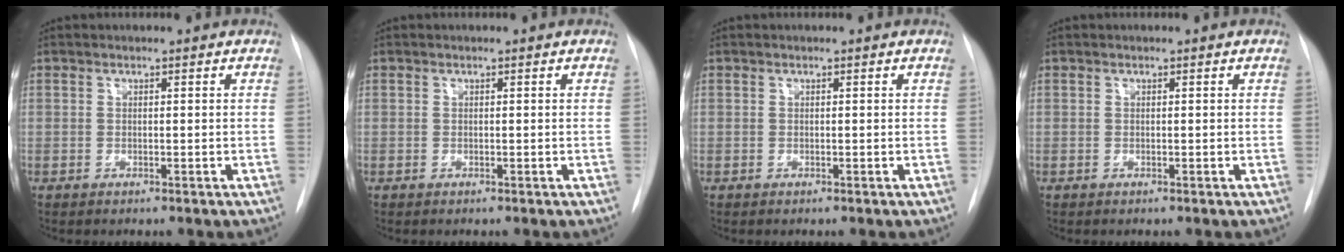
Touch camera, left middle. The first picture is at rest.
{"total": 0.0}
{"total": 0.0}
{"total": 0.0}